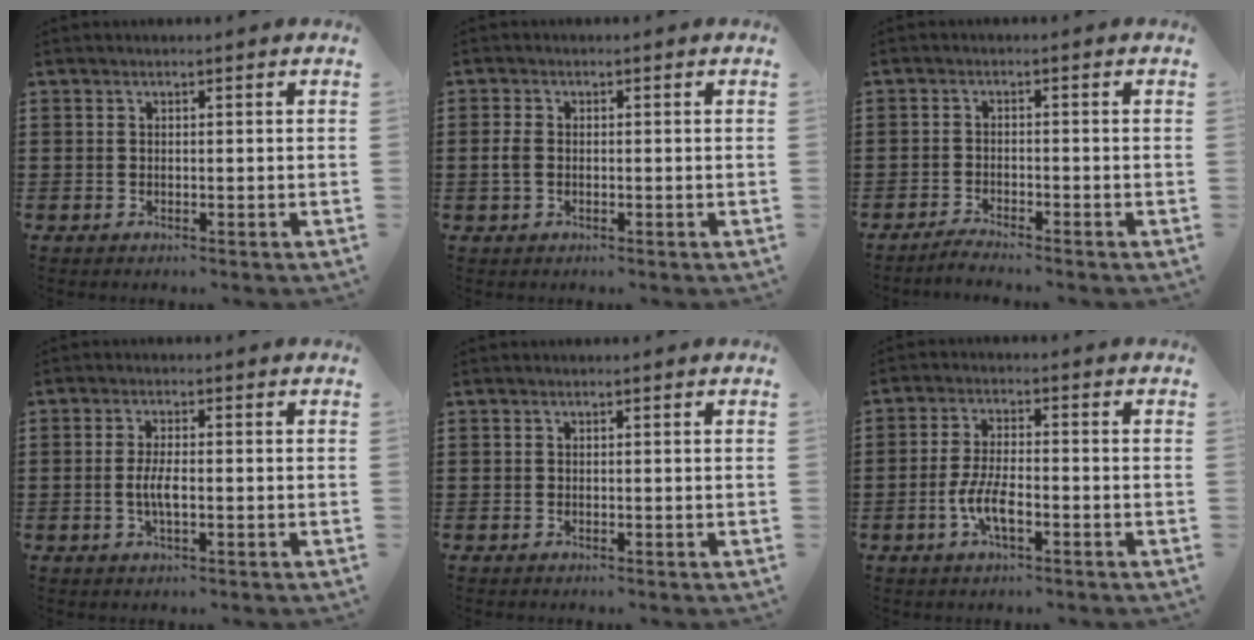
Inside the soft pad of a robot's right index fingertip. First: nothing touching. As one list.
[{"total": 2.2, "force": [-0.2, 1.4, 1.7], "torque": [-0.051, -0.001, -0.009]}, {"total": 1.7, "force": [-1.6, -0.3, 0.2], "torque": [-0.007, 0.002, -0.032]}, {"total": 3.6, "force": [-0.6, 1.0, 3.4], "torque": [-0.074, -0.003, -0.017]}, {"total": 0.0}, {"total": 5.3, "force": [-2.1, 1.3, 4.7], "torque": [-0.112, -0.010, -0.045]}]